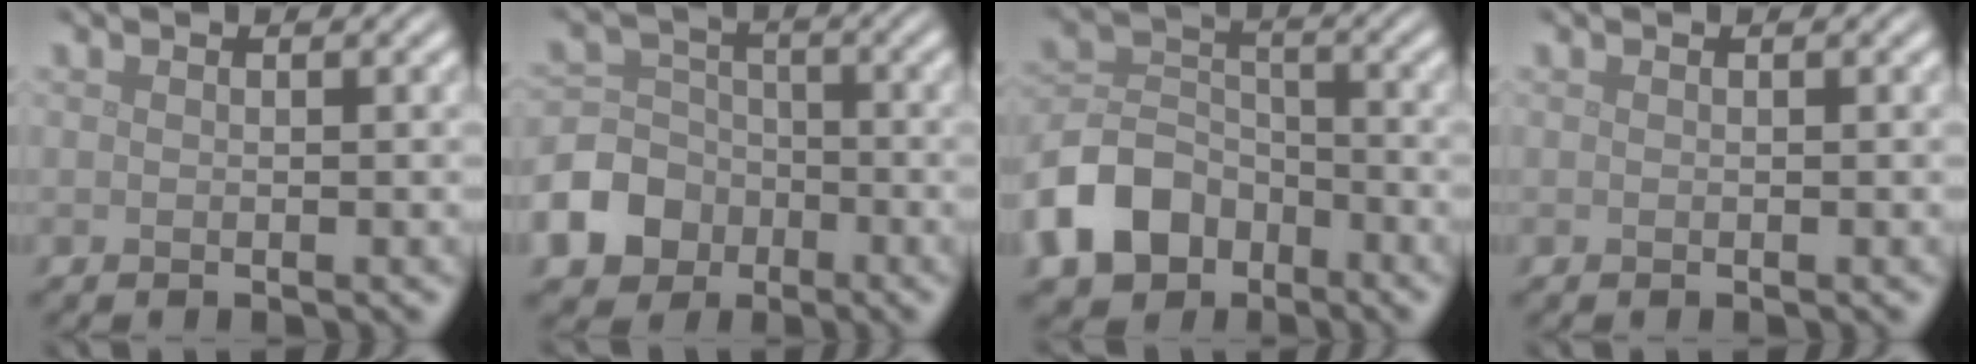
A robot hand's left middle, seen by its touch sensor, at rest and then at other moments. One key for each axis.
{"total": 8.3, "fx": -4.1, "fy": 6.9, "fz": 2.3, "tx": -0.048, "ty": -0.017, "tz": -0.101}
{"total": 7.3, "fx": -4.1, "fy": 5.1, "fz": 3.2, "tx": -0.064, "ty": 0.001, "tz": -0.093}
{"total": 0.0}